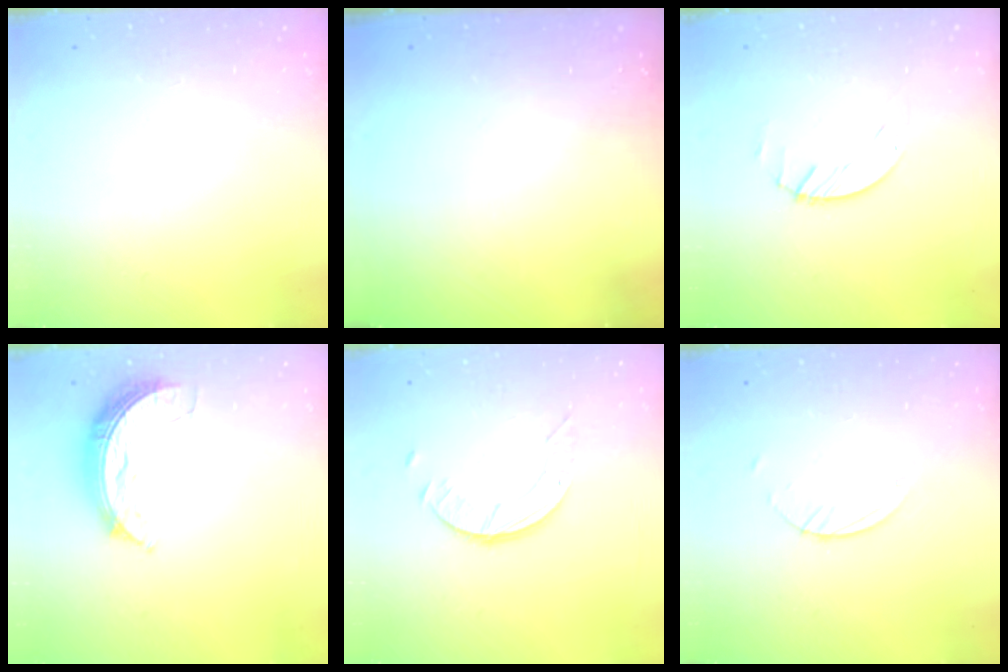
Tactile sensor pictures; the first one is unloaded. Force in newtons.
{"total": 0.0}
{"total": 0.8, "press": 0.8, "slide": 0.2}
{"total": 8.3, "press": 8.3, "slide": 0.5}
{"total": 4.0, "press": 4.0, "slide": 0.2}
{"total": 1.8, "press": 1.8, "slide": 0.1}